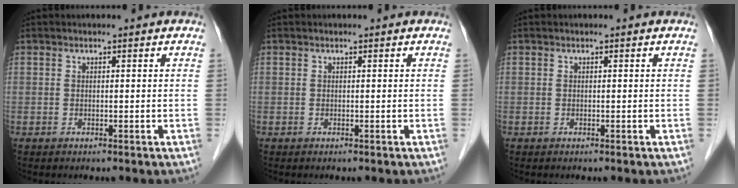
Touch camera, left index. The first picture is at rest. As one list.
[{"total": 0.0}, {"total": 0.0}]